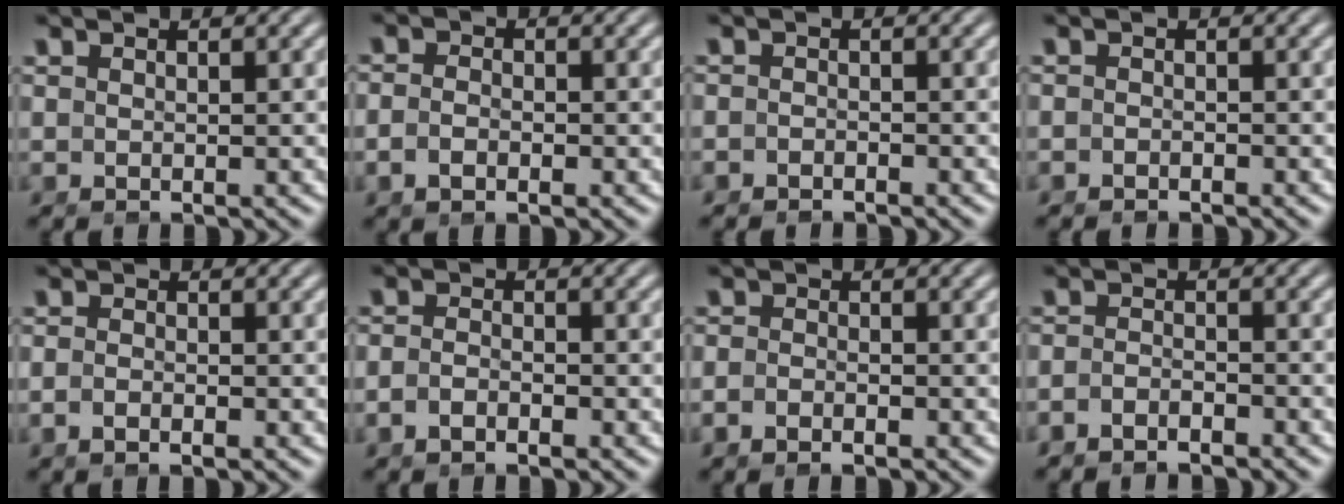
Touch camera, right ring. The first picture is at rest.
{"total": 1.8, "force": [-1.0, 0.9, 1.1], "torque": [-0.026, -0.009, -0.016]}
{"total": 1.4, "force": [-1.4, 0.2, -0.3], "torque": [-0.002, -0.014, -0.018]}
{"total": 1.1, "force": [-1.0, 0.0, -0.2], "torque": [-0.003, -0.011, -0.014]}
{"total": 1.3, "force": [-1.0, 0.3, 0.9], "torque": [-0.020, -0.005, -0.017]}
{"total": 1.7, "force": [-1.4, 0.7, 0.9], "torque": [-0.021, -0.009, -0.024]}
{"total": 1.8, "force": [-1.4, 0.9, 0.7], "torque": [-0.019, -0.007, -0.026]}
{"total": 2.5, "force": [-2.4, 0.6, 0.6], "torque": [-0.014, -0.012, -0.037]}